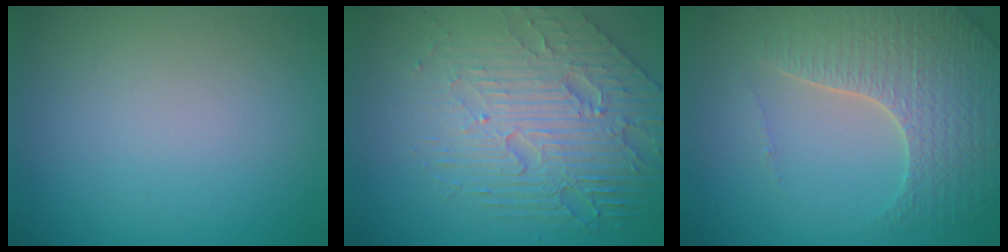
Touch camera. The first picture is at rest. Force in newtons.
{"total": 8.1, "press": 5.6, "slide": 5.9}
{"total": 5.1, "press": 4.5, "slide": 2.3}